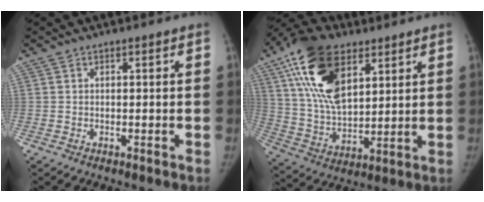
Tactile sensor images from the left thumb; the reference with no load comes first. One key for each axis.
{"total": 19.9, "fx": 9.3, "fy": 10.6, "fz": 14.1, "tx": -0.245, "ty": -0.026, "tz": 0.171}